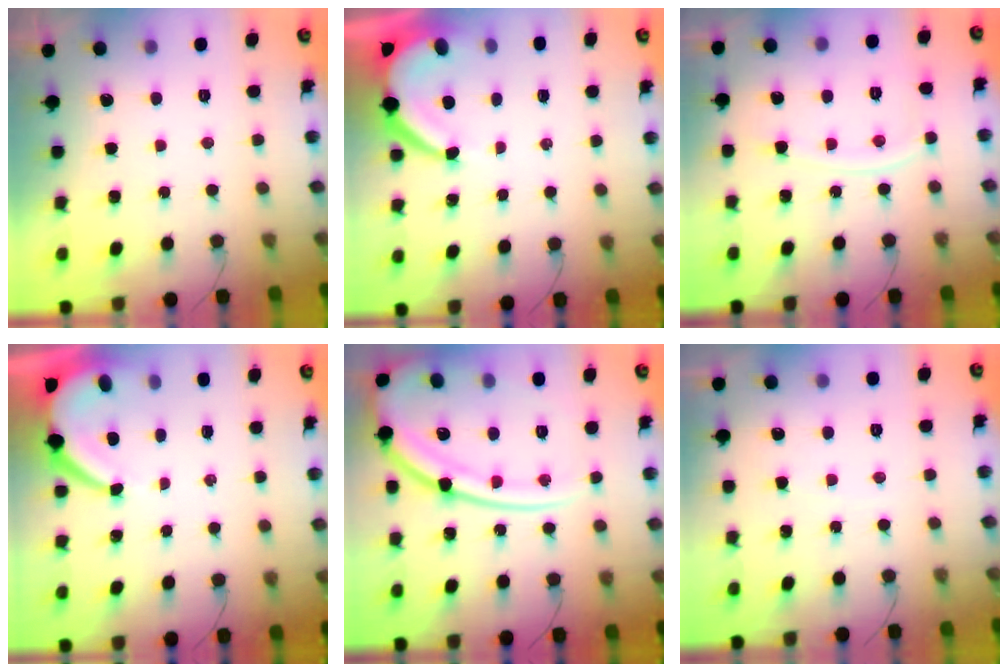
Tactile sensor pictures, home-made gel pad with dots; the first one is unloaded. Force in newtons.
{"total": 7.4, "press": 7.3, "slide": 1.0}
{"total": 9.7, "press": 9.6, "slide": 1.2}
{"total": 5.6, "press": 5.6, "slide": 0.5}
{"total": 21.4, "press": 21.3, "slide": 1.7}
{"total": 1.8, "press": 1.8, "slide": 0.2}